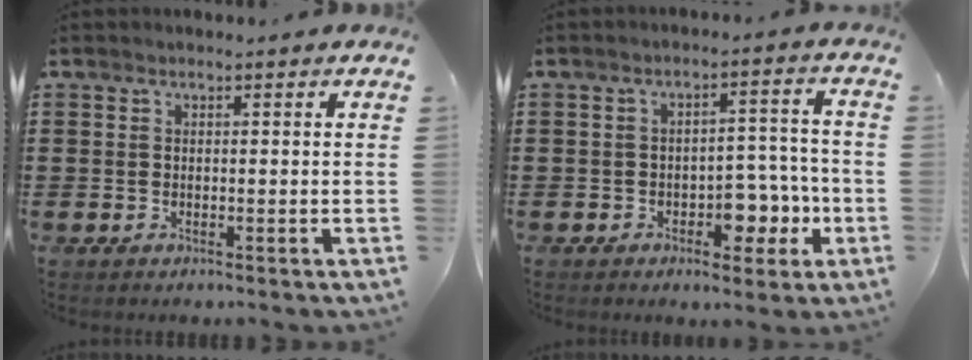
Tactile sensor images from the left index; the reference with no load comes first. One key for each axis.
{"total": 6.1, "fx": -2.7, "fy": 3.7, "fz": 4.0, "tx": -0.053, "ty": 0.009, "tz": -0.052}